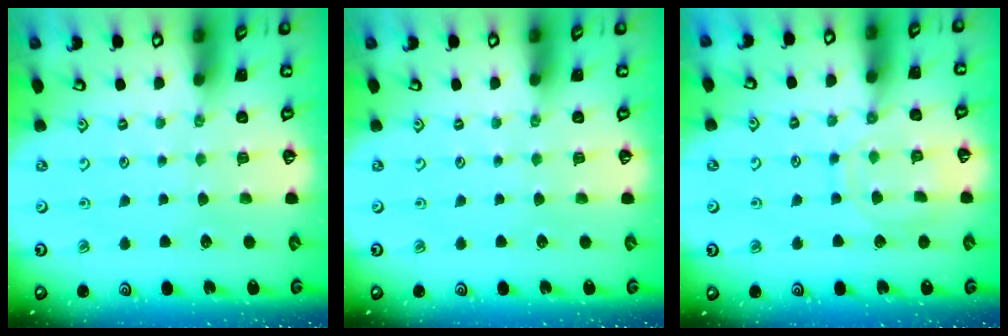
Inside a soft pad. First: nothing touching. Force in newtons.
{"total": 0.0}
{"total": 11.0, "press": 11.0, "slide": 0.8}